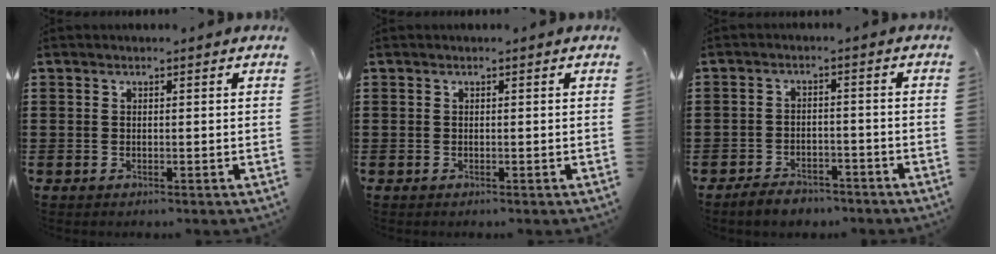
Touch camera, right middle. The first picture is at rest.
{"total": 0.0}
{"total": 3.4, "force": [-3.3, 0.9, 0.5], "torque": [-0.012, 0.006, -0.068]}